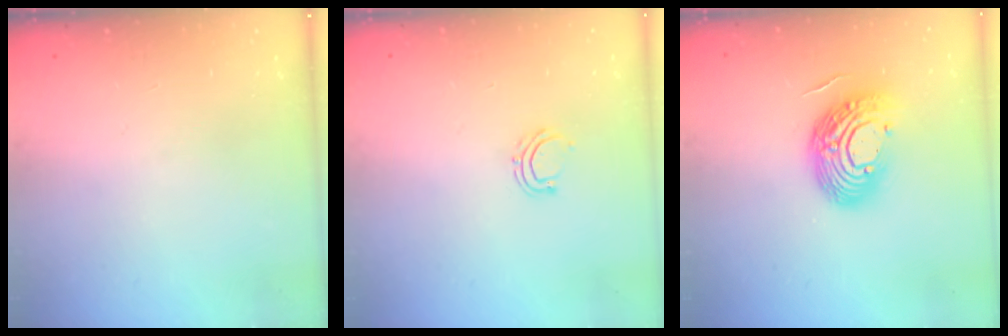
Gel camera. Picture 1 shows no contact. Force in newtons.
{"total": 5.0, "press": 4.9, "slide": 0.7}
{"total": 14.4, "press": 14.3, "slide": 1.4}